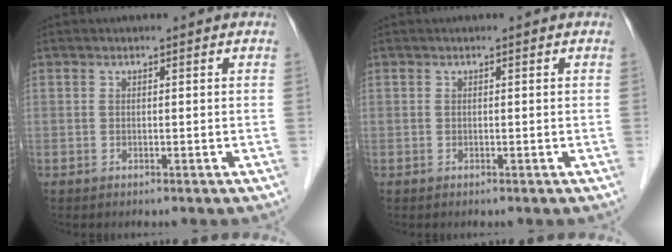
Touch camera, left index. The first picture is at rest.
{"total": 0.0}